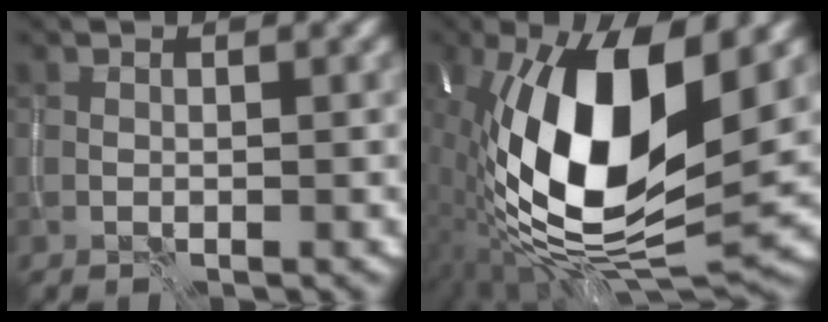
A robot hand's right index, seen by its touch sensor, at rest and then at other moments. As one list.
[{"total": 16.0, "force": [-0.1, 6.5, 14.6], "torque": [-0.257, 0.010, -0.013]}]